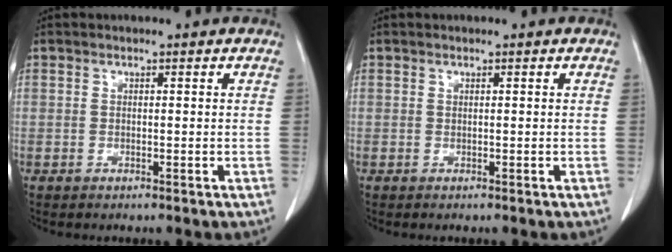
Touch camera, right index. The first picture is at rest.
{"total": 0.0}